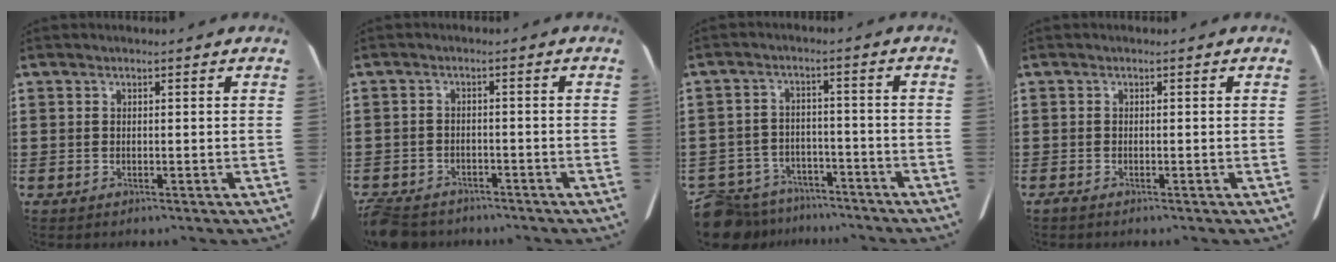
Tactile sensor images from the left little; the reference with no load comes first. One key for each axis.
{"total": 3.0, "fx": -2.9, "fy": 0.5, "fz": 0.4, "tx": -0.025, "ty": -0.003, "tz": -0.067}
{"total": 6.1, "fx": -5.8, "fy": 1.7, "fz": 0.7, "tx": -0.037, "ty": 0.012, "tz": -0.123}
{"total": 0.6, "fx": -0.6, "fy": 0.0, "fz": 0.2, "tx": -0.005, "ty": -0.004, "tz": -0.010}